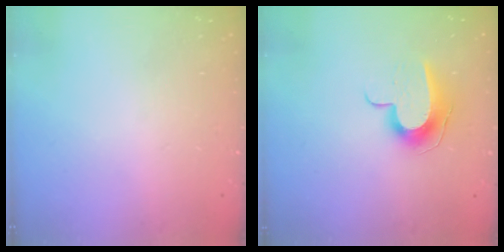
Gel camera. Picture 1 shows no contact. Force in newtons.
{"total": 9.6, "press": 9.6, "slide": 0.3}